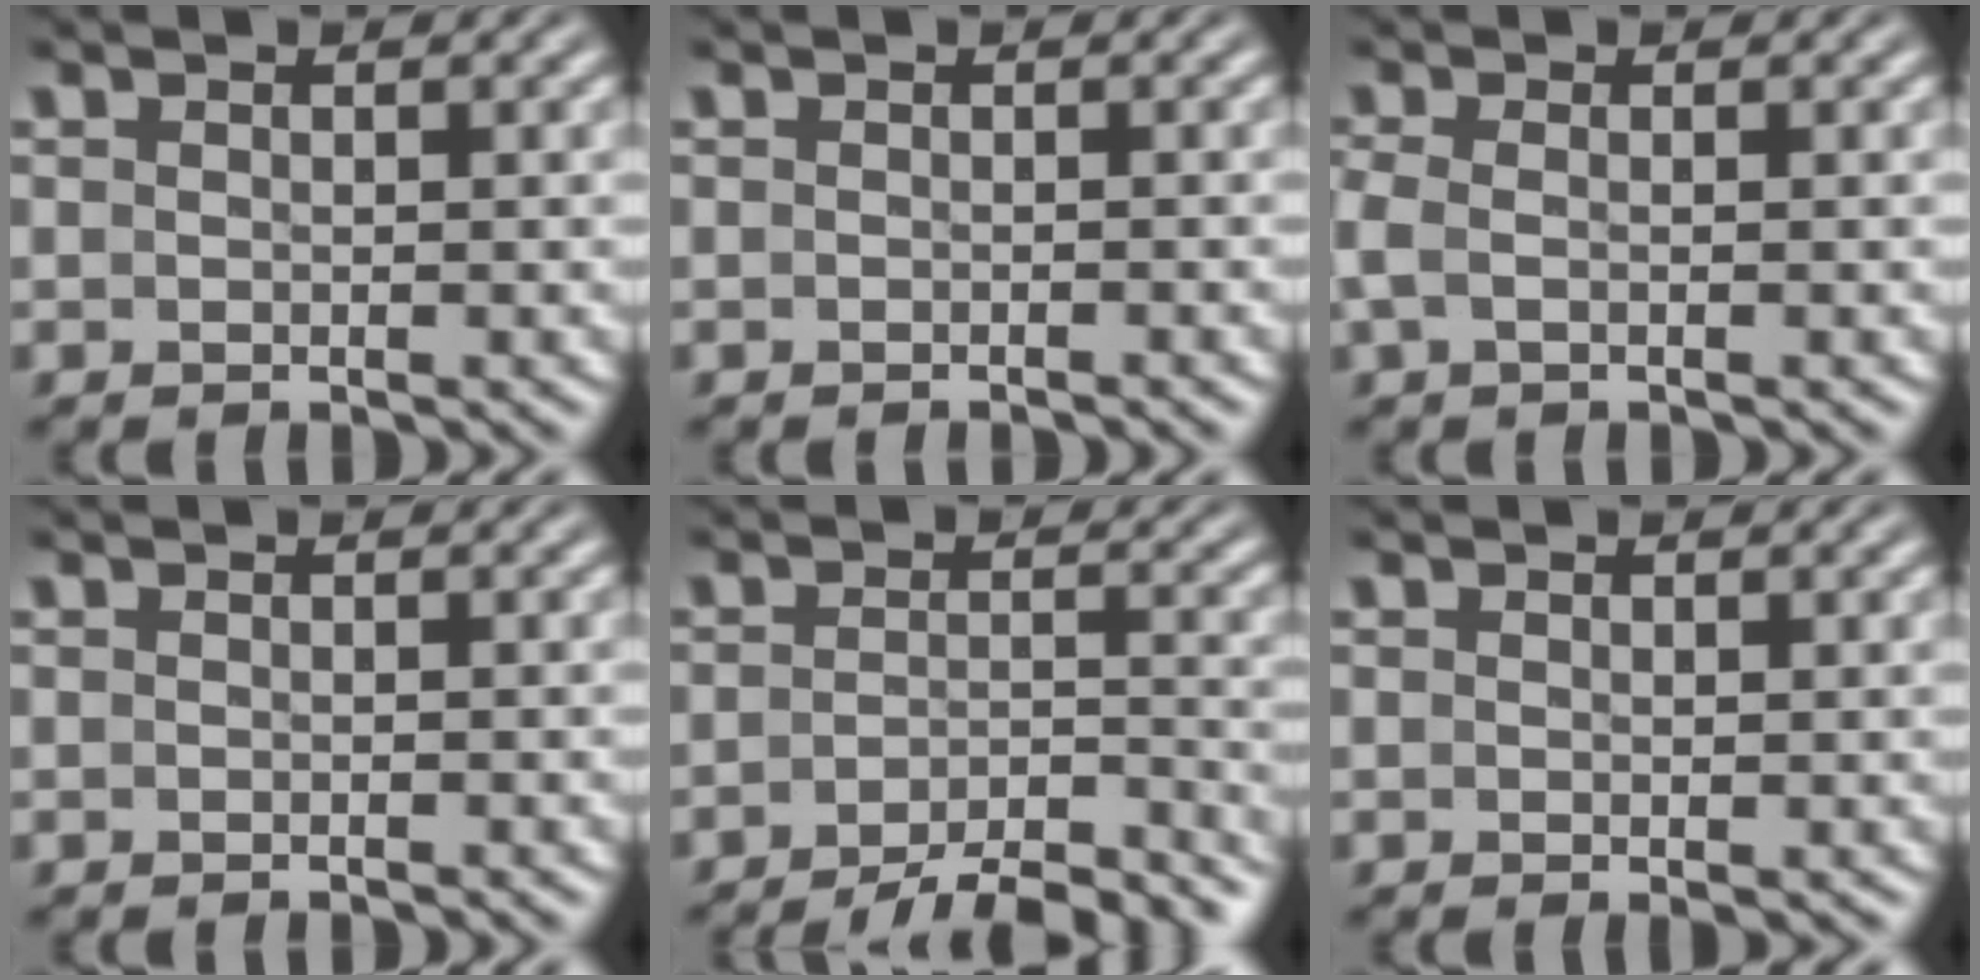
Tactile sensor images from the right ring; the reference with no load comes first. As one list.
[{"total": 0.9, "force": [-0.8, -0.2, 0.1], "torque": [-0.002, 0.001, -0.013]}, {"total": 1.8, "force": [-0.5, 0.9, 1.5], "torque": [-0.050, -0.011, -0.005]}, {"total": 0.6, "force": [-0.5, -0.2, 0.0], "torque": [-0.001, 0.000, -0.008]}, {"total": 8.2, "force": [-7.1, 2.4, 3.2], "torque": [-0.033, -0.020, -0.107]}, {"total": 0.6, "force": [-0.3, 0.1, 0.5], "torque": [-0.003, -0.006, 0.000]}]